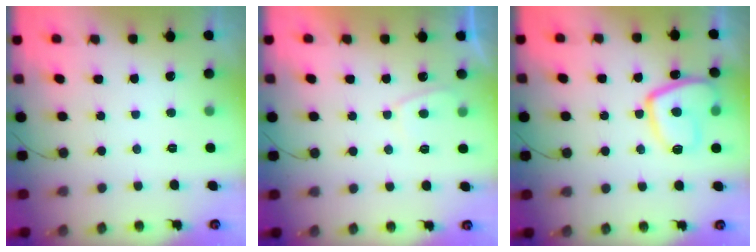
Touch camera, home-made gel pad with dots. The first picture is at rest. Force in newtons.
{"total": 2.7, "press": 2.6, "slide": 0.8}
{"total": 12.8, "press": 12.8, "slide": 1.3}